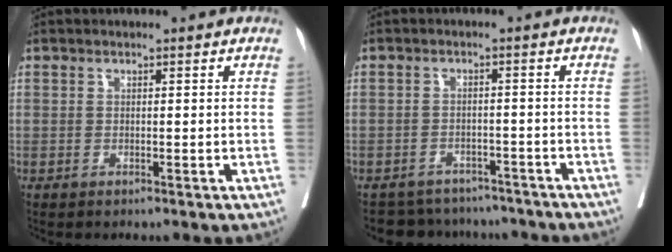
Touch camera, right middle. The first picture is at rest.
{"total": 9.2, "force": [-8.3, 3.7, 0.8], "torque": [-0.007, 0.017, -0.099]}